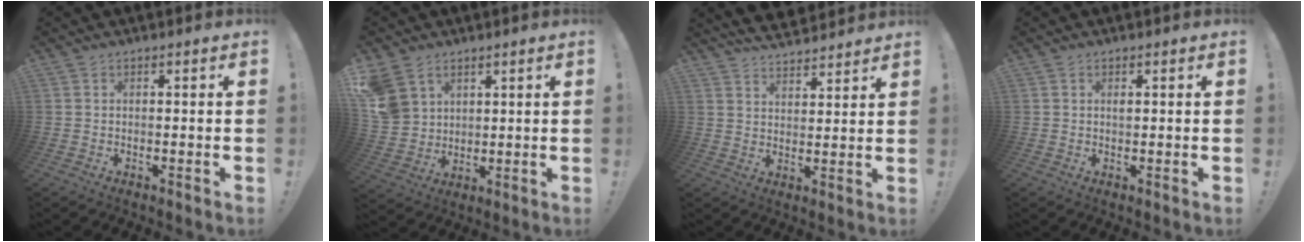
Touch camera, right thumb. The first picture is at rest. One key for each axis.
{"total": 9.5, "fx": 5.4, "fy": 7.0, "fz": 3.4, "tx": -0.063, "ty": -0.029, "tz": 0.112}
{"total": 6.2, "fx": 5.7, "fy": 2.1, "fz": 1.5, "tx": -0.029, "ty": -0.043, "tz": 0.105}
{"total": 0.7, "fx": 0.3, "fy": 0.3, "fz": 0.6, "tx": 0.002, "ty": -0.004, "tz": 0.002}